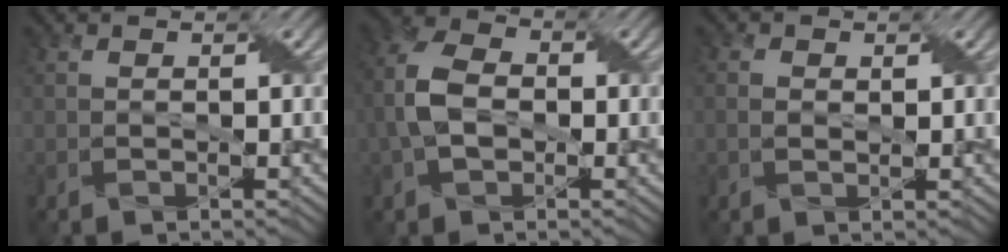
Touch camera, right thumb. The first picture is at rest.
{"total": 7.3, "force": [-0.7, 5.0, 5.2], "torque": [-0.135, 0.007, -0.022]}
{"total": 1.8, "force": [0.3, 1.3, 1.3], "torque": [-0.028, -0.001, 0.010]}